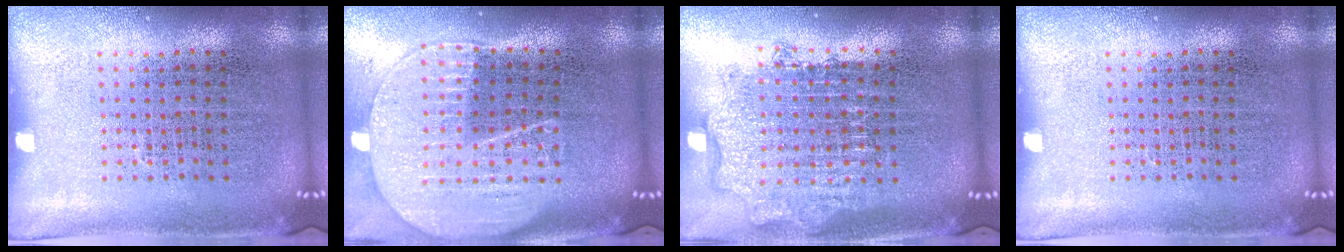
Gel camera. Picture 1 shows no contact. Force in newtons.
{"total": 2.0, "press": 1.8, "slide": 0.9}
{"total": 1.8, "press": 1.5, "slide": 1.1}
{"total": 0.0}